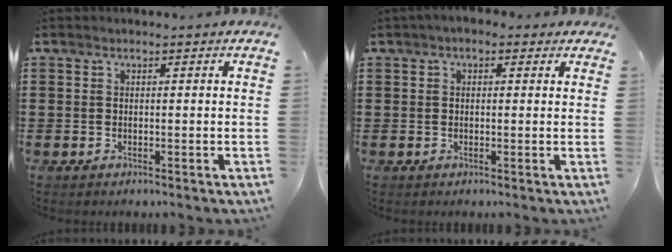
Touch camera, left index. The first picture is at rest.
{"total": 1.7, "force": [0.4, 1.1, 1.1], "torque": [-0.024, 0.008, 0.006]}